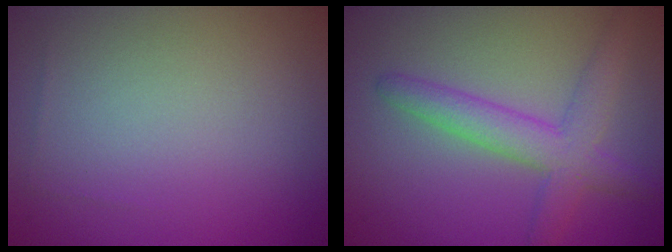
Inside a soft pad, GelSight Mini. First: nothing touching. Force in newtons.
{"total": 4.1, "press": 4.1, "slide": 0.1}